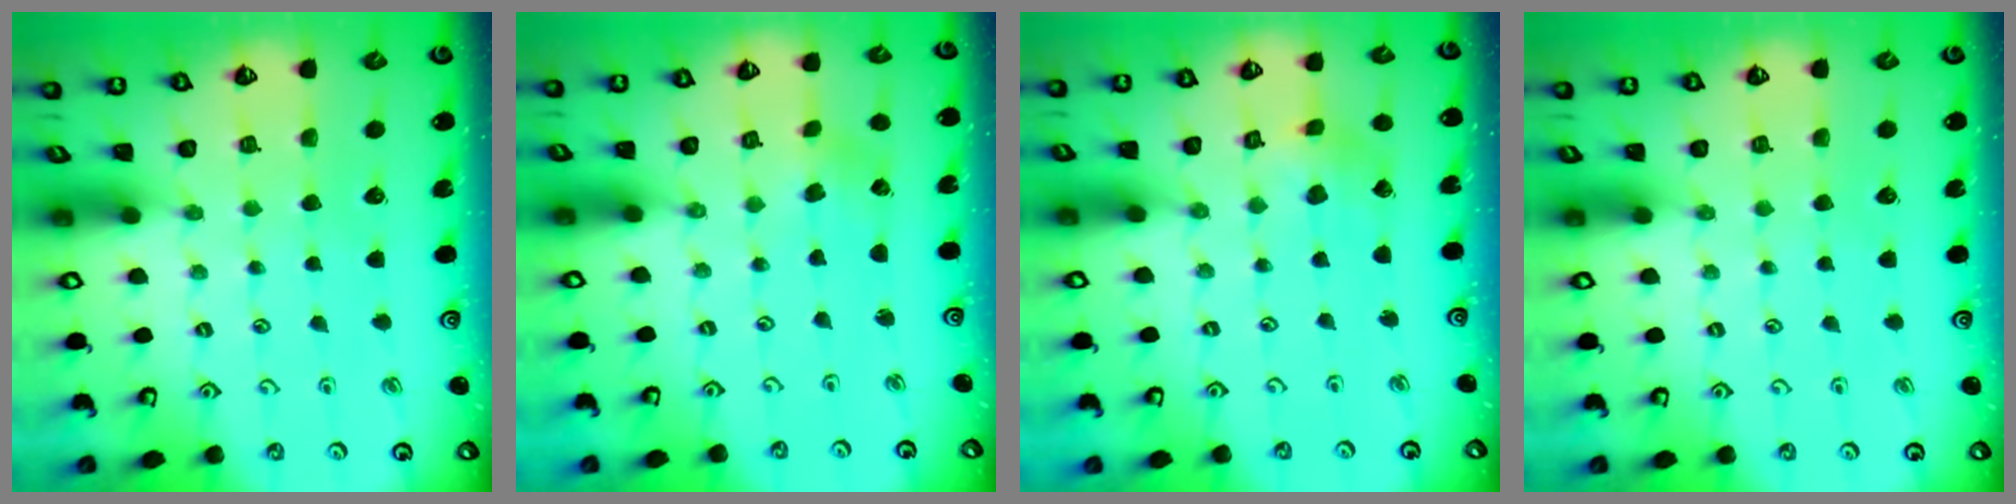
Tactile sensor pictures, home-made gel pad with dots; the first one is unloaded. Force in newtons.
{"total": 2.6, "press": 2.6, "slide": 0.2}
{"total": 2.0, "press": 2.0, "slide": 0.3}
{"total": 0.0}